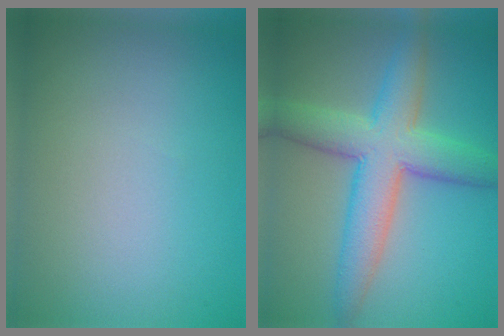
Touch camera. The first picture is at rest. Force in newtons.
{"total": 7.4, "press": 7.3, "slide": 0.4}